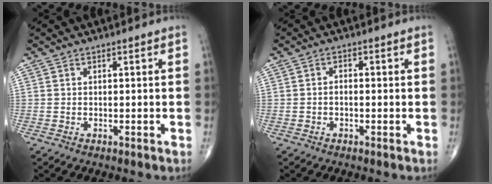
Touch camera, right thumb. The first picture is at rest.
{"total": 1.4, "force": [-0.3, 0.9, 1.1], "torque": [-0.016, 0.008, -0.007]}